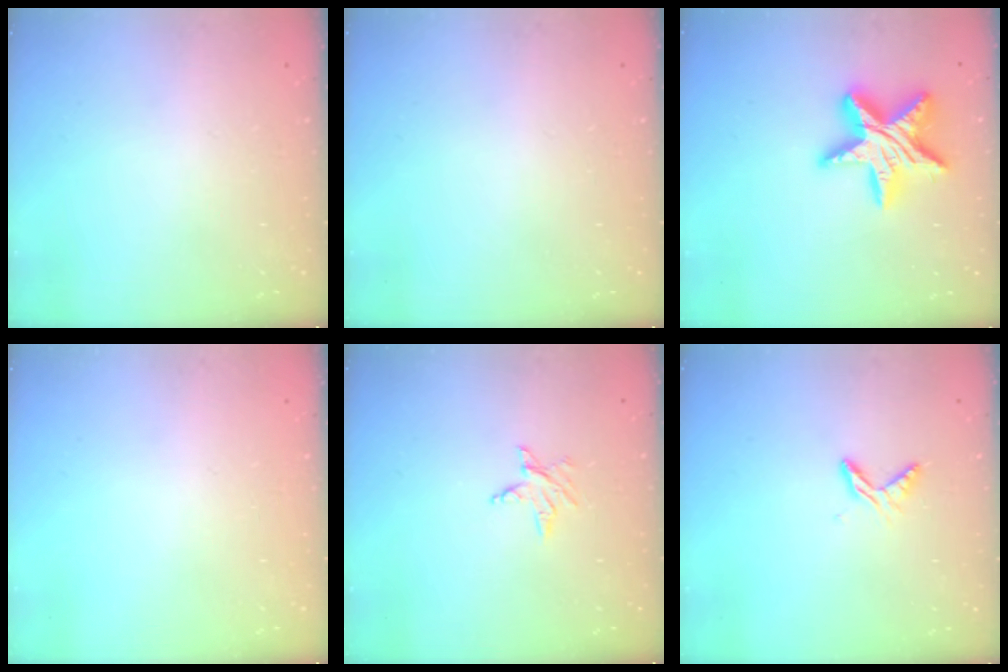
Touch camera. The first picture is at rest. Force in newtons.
{"total": 0.0}
{"total": 17.3, "press": 17.2, "slide": 1.3}
{"total": 0.0}
{"total": 3.4, "press": 3.4, "slide": 0.5}
{"total": 5.7, "press": 5.6, "slide": 0.5}